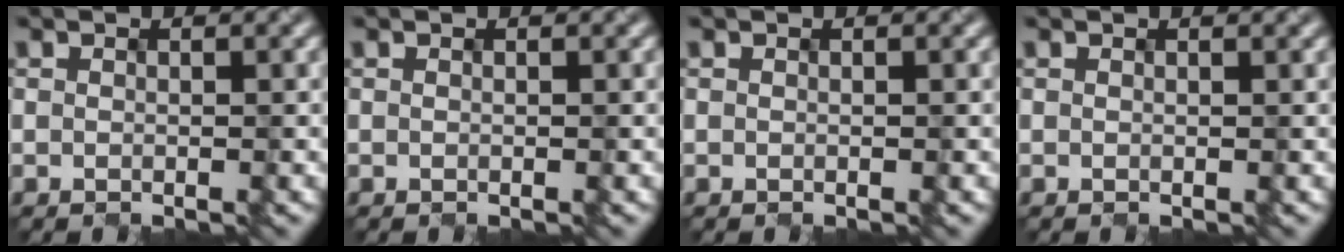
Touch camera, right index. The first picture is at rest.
{"total": 0.0}
{"total": 0.0}
{"total": 1.3, "force": [0.9, 0.7, 0.7], "torque": [0.007, 0.006, -0.008]}